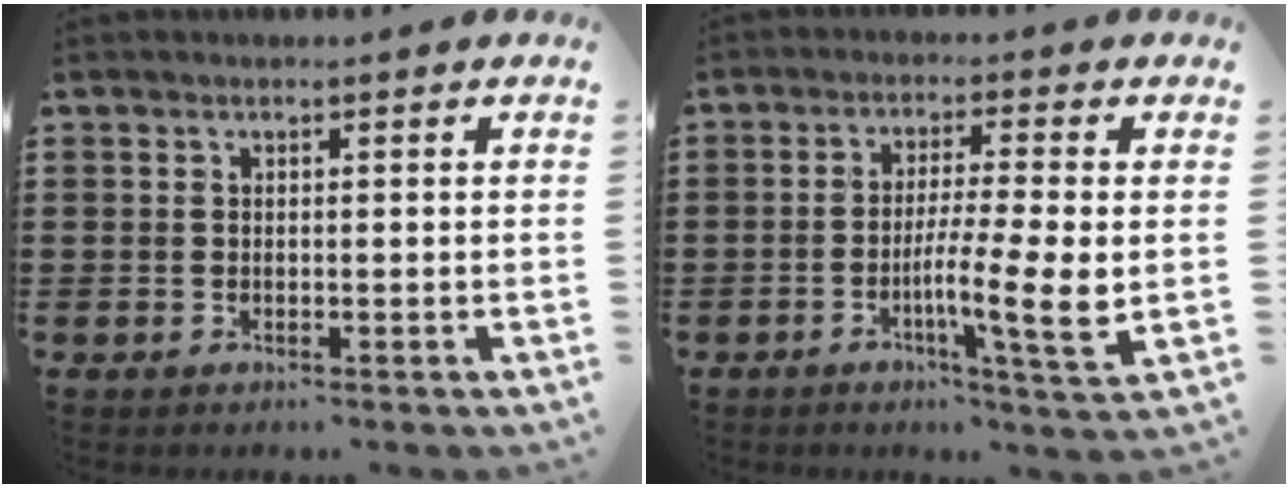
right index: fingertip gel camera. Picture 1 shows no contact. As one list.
[{"total": 8.7, "force": [-1.8, 0.1, 8.5], "torque": [-0.152, -0.014, -0.034]}]